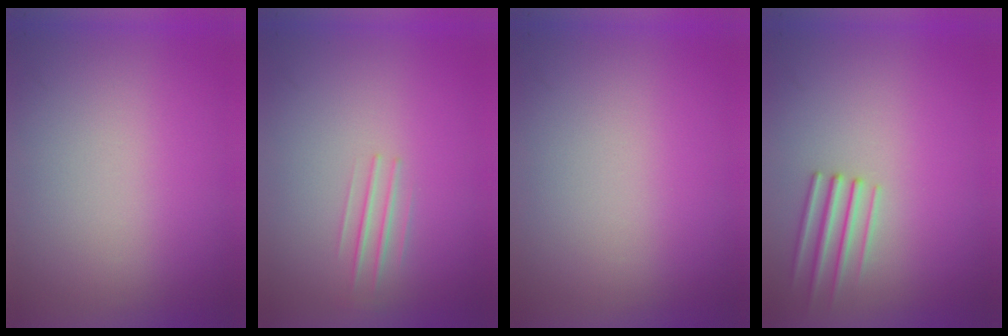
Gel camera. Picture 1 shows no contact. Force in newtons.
{"total": 1.2}
{"total": 0.0}
{"total": 2.4}